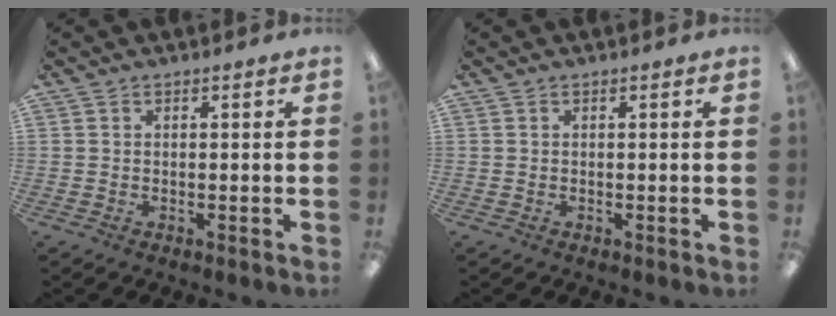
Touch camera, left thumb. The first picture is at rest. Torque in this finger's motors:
{"motor_torque": [0.00, 0.01, -0.03, -0.15, 0.00]}